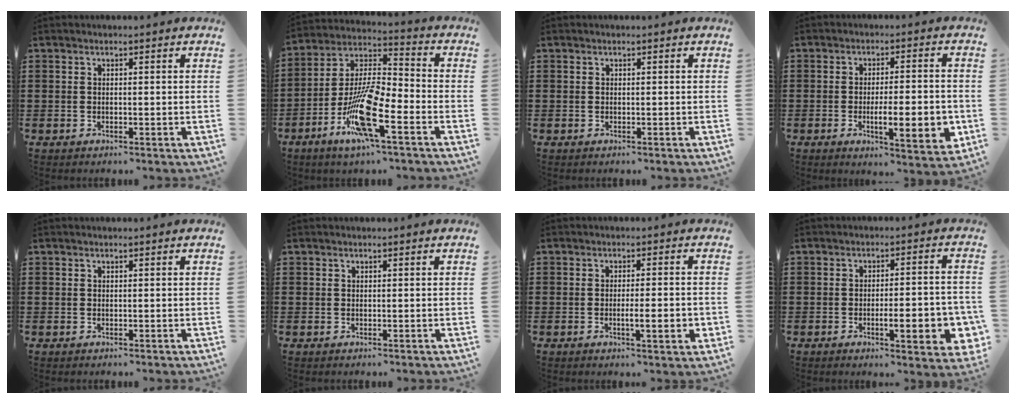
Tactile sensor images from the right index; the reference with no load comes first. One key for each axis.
{"total": 12.7, "fx": -6.3, "fy": 2.8, "fz": 10.7, "tx": -0.232, "ty": -0.012, "tz": -0.123}
{"total": 0.0}
{"total": 9.0, "fx": -2.1, "fy": 2.3, "fz": 8.5, "tx": -0.120, "ty": -0.008, "tz": -0.031}
{"total": 0.0}
{"total": 0.0}
{"total": 4.6, "fx": -1.1, "fy": 0.5, "fz": 4.5, "tx": -0.065, "ty": -0.008, "tz": -0.020}
{"total": 7.8, "fx": -2.1, "fy": 1.9, "fz": 7.3, "tx": -0.099, "ty": -0.006, "tz": -0.035}